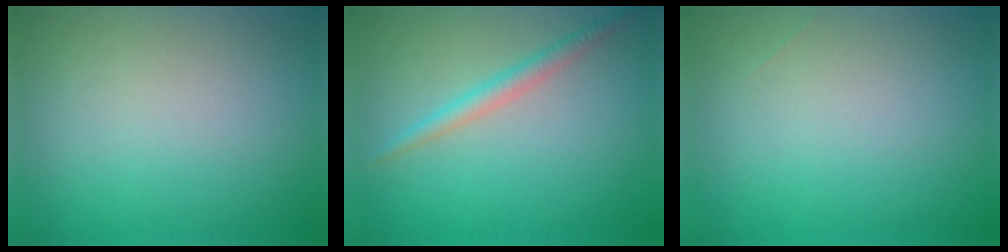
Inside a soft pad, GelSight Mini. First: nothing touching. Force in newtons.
{"total": 2.0, "press": 2.0, "slide": 0.1}
{"total": 0.0}